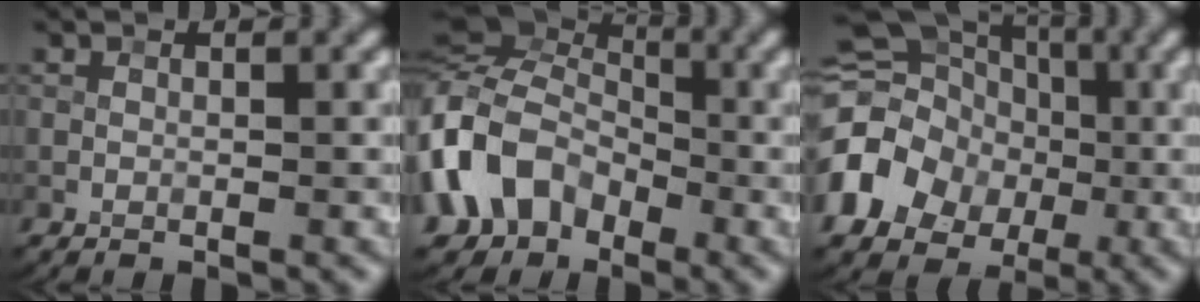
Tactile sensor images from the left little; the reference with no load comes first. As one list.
[{"total": 10.3, "force": [-3.3, 8.0, 5.7], "torque": [-0.139, -0.006, -0.079]}, {"total": 11.4, "force": [-2.7, 9.7, 5.4], "torque": [-0.107, -0.010, -0.066]}]